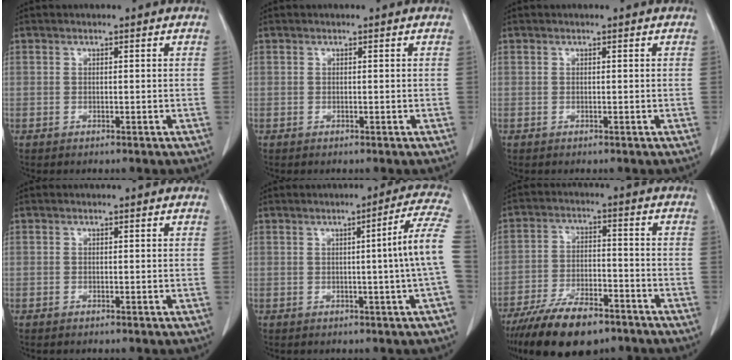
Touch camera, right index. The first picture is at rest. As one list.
[{"total": 0.0}, {"total": 0.0}, {"total": 0.0}, {"total": 8.0, "force": [-0.3, -2.0, 7.7], "torque": [-0.095, 0.004, -0.004]}, {"total": 13.0, "force": [-9.7, 4.5, 7.5], "torque": [-0.130, -0.013, -0.167]}]